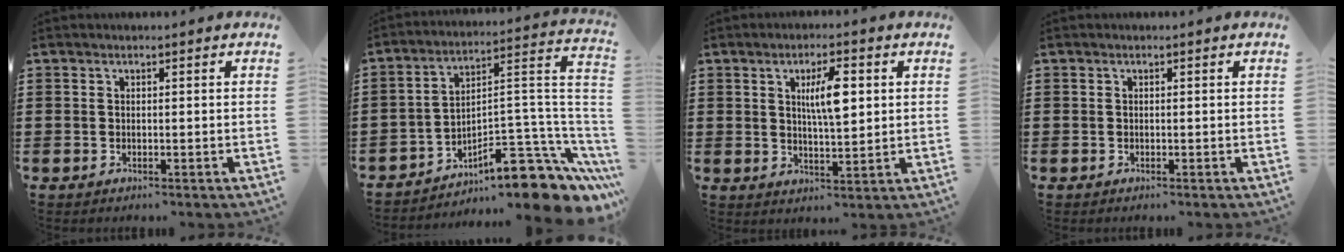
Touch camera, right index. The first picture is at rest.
{"total": 10.8, "force": [-7.5, 3.3, 7.0], "torque": [-0.082, -0.004, -0.137]}
{"total": 6.5, "force": [1.7, 1.9, 6.0], "torque": [-0.113, 0.003, 0.025]}
{"total": 0.0}